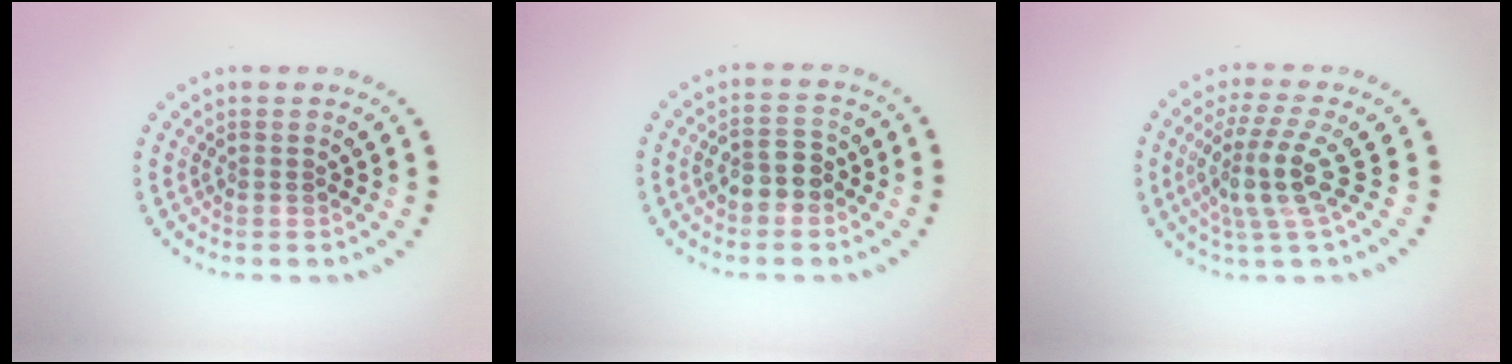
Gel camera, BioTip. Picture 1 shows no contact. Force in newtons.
{"total": 2.9, "press": 2.8, "slide": 0.5}
{"total": 4.3, "press": 3.2, "slide": 2.8}